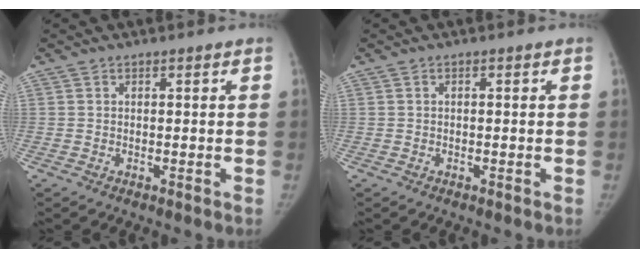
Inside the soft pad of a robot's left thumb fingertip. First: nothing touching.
{"total": 0.0}